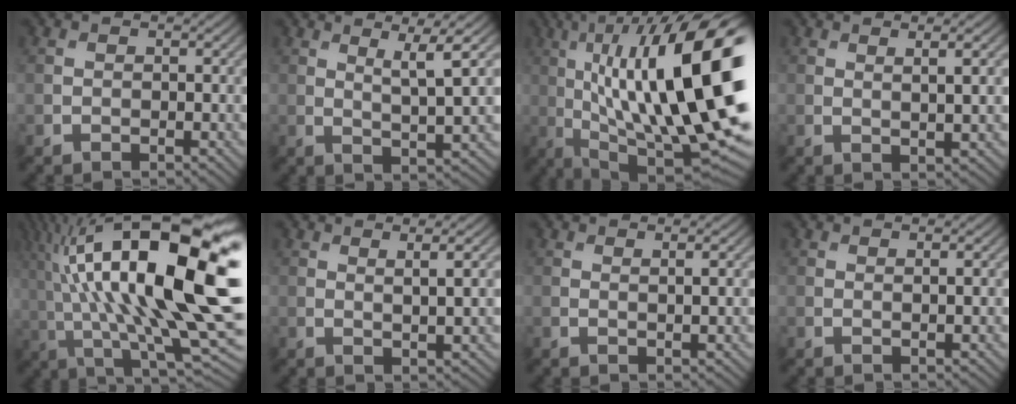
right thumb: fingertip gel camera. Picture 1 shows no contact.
{"total": 5.9, "force": [2.6, 0.1, 5.3], "torque": [-0.104, 0.008, 0.054]}
{"total": 21.5, "force": [3.1, 6.8, 20.2], "torque": [-0.328, 0.033, 0.056]}
{"total": 4.0, "force": [1.5, 0.6, 3.7], "torque": [-0.051, 0.013, 0.024]}
{"total": 22.2, "force": [4.9, 7.3, 20.4], "torque": [-0.350, 0.038, 0.084]}
{"total": 4.5, "force": [1.8, 0.5, 4.1], "torque": [-0.059, 0.014, 0.030]}
{"total": 2.8, "force": [1.0, 0.4, 2.6], "torque": [-0.033, 0.009, 0.016]}
{"total": 1.9, "force": [0.7, 0.1, 1.8], "torque": [-0.022, 0.007, 0.010]}